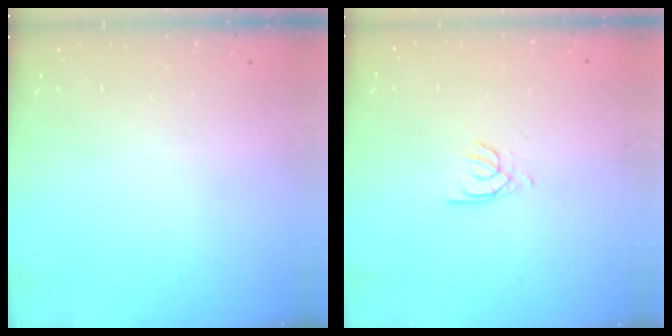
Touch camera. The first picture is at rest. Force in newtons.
{"total": 2.6, "press": 2.6, "slide": 0.2}